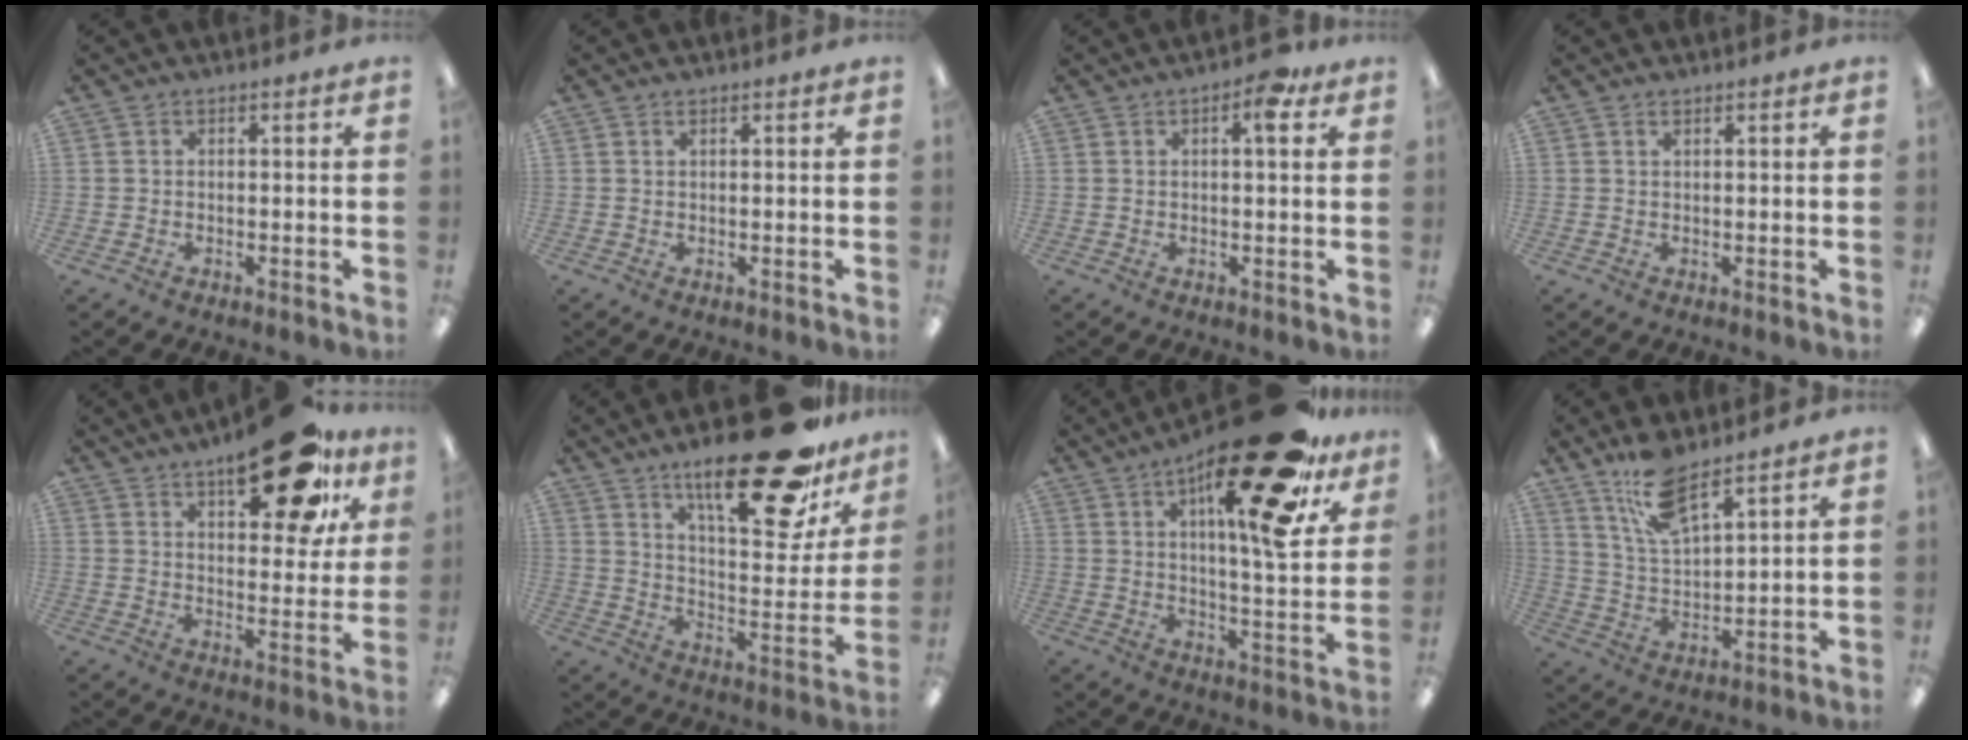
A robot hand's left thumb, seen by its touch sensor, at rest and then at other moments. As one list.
[{"total": 0.7, "force": [0.5, 0.2, 0.5], "torque": [-0.010, 0.001, 0.009]}, {"total": 5.4, "force": [2.4, 2.0, 4.4], "torque": [-0.053, -0.007, 0.032]}, {"total": 1.0, "force": [0.7, 0.3, 0.6], "torque": [-0.012, 0.000, 0.013]}, {"total": 19.7, "force": [11.7, 8.1, 13.7], "torque": [-0.172, -0.058, 0.180]}, {"total": 27.4, "force": [19.0, 8.7, 17.7], "torque": [-0.250, -0.120, 0.303]}, {"total": 25.4, "force": [15.0, 6.8, 19.3], "torque": [-0.283, -0.086, 0.229]}, {"total": 12.0, "force": [8.9, 3.9, 7.0], "torque": [-0.150, -0.030, 0.165]}]